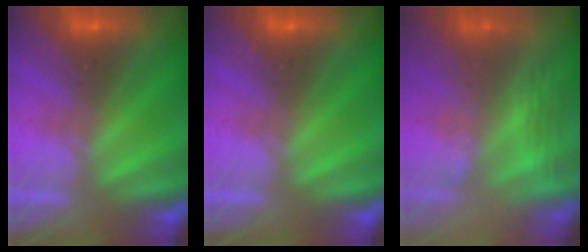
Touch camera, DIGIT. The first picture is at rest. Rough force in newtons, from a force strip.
{"total": 0.0}
{"total": 3.0}